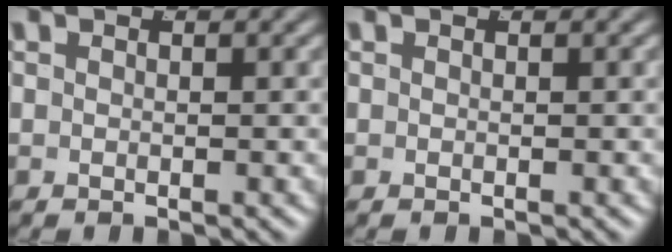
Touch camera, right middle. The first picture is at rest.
{"total": 0.0}